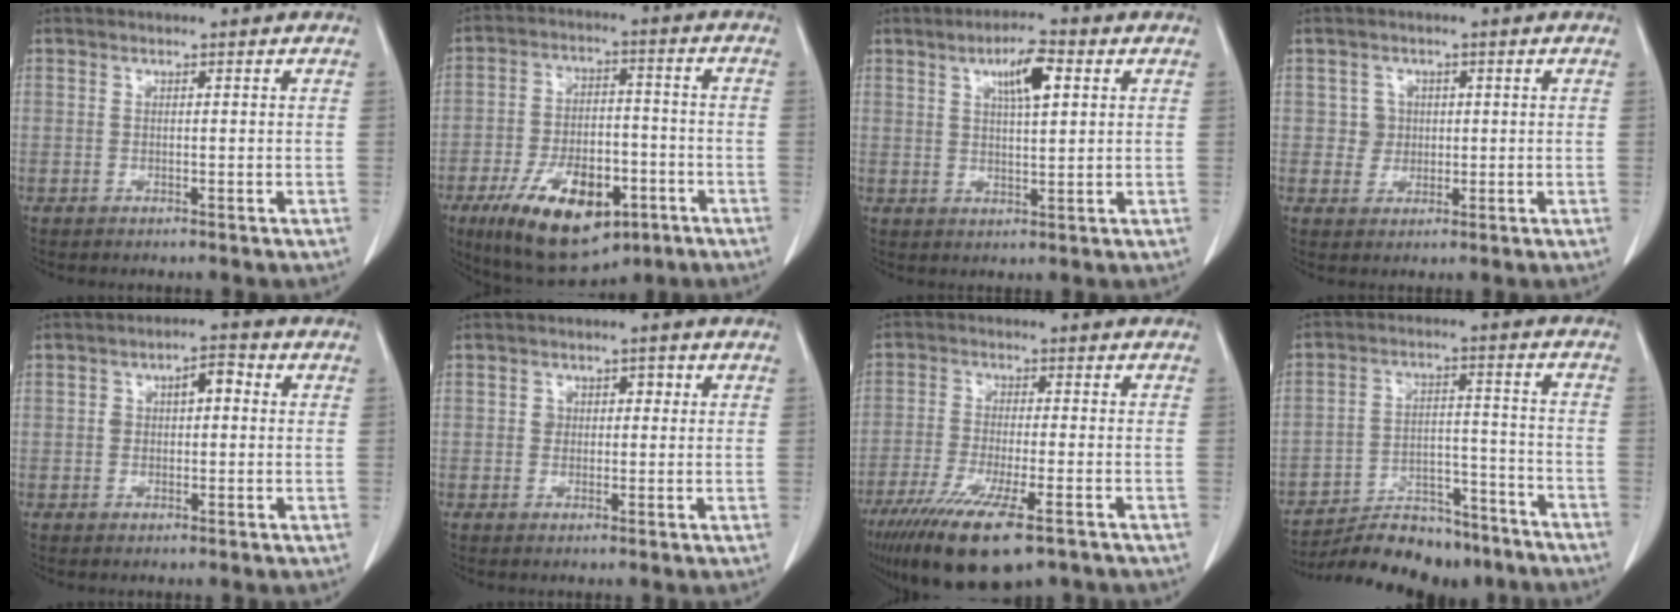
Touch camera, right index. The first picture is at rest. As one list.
[{"total": 16.5, "force": [-8.5, 7.6, 11.9], "torque": [-0.207, 0.000, -0.128]}, {"total": 6.2, "force": [2.5, 1.3, 5.5], "torque": [-0.094, 0.006, 0.041]}, {"total": 2.9, "force": [0.5, 2.9, 0.0], "torque": [0.008, 0.007, 0.009]}, {"total": 4.4, "force": [0.8, 2.4, 3.6], "torque": [-0.056, 0.025, 0.013]}, {"total": 2.7, "force": [0.5, 2.2, 1.5], "torque": [-0.020, 0.014, 0.007]}, {"total": 14.9, "force": [-9.9, 2.8, 10.8], "torque": [-0.188, -0.040, -0.159]}, {"total": 15.0, "force": [-13.7, 4.7, 3.9], "torque": [-0.052, 0.034, -0.201]}]